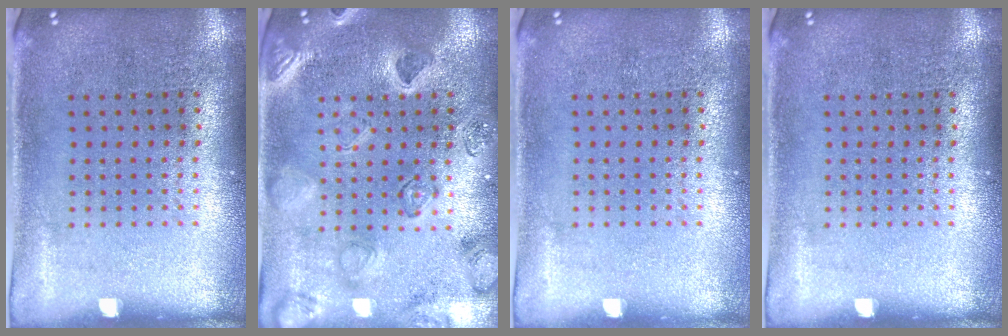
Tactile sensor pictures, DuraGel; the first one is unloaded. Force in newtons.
{"total": 2.5, "press": 2.4, "slide": 0.6}
{"total": 0.0}
{"total": 0.0}